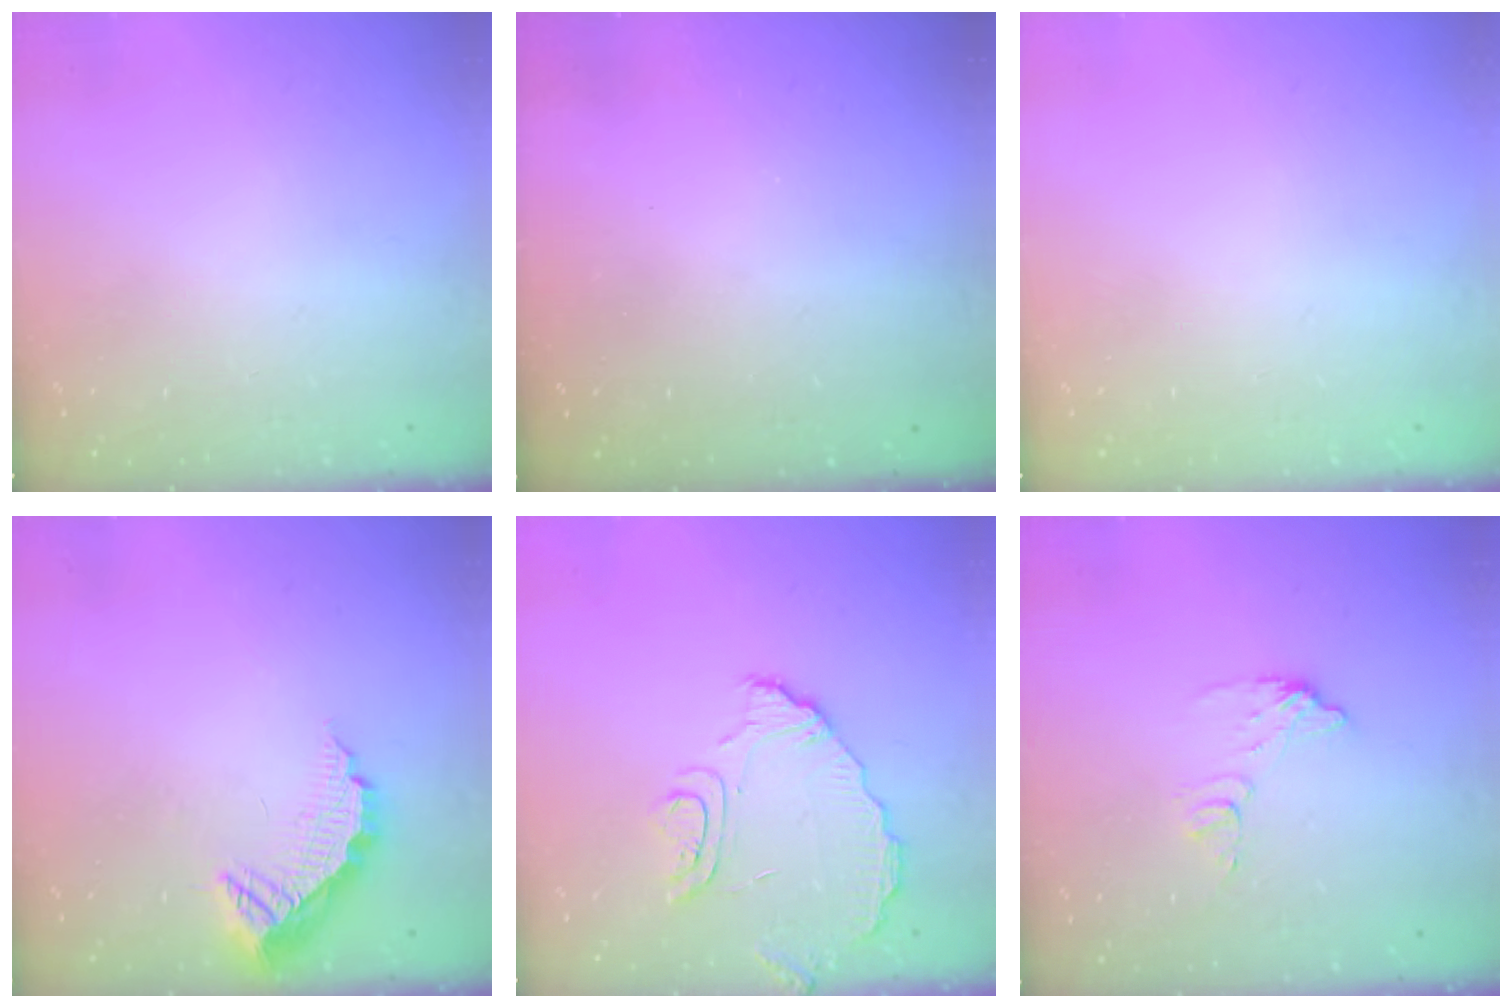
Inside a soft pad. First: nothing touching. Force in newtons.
{"total": 3.3, "press": 3.3, "slide": 0.1}
{"total": 0.0}
{"total": 9.2, "press": 9.1, "slide": 0.7}
{"total": 8.7, "press": 8.6, "slide": 0.8}
{"total": 8.1, "press": 8.1, "slide": 0.1}